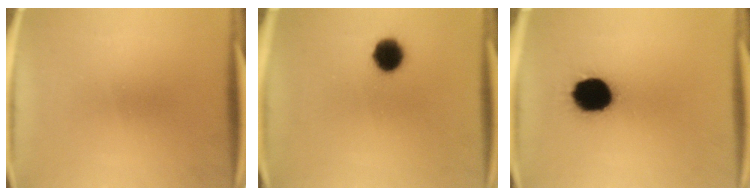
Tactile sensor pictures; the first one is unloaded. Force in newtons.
{"total": 7.2}
{"total": 15.0}